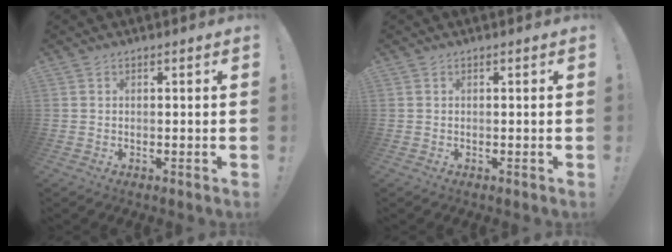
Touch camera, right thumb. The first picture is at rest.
{"total": 0.0}